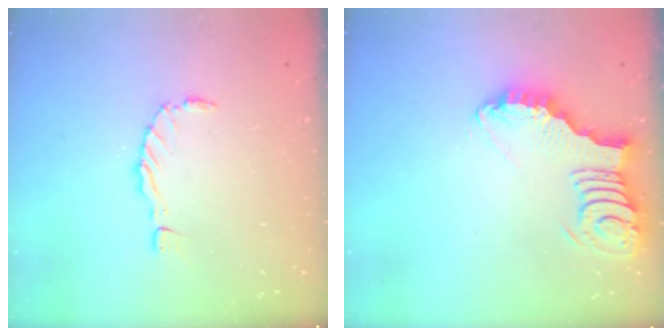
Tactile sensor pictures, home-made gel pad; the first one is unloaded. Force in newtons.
{"total": 4.3, "press": 4.2, "slide": 0.4}